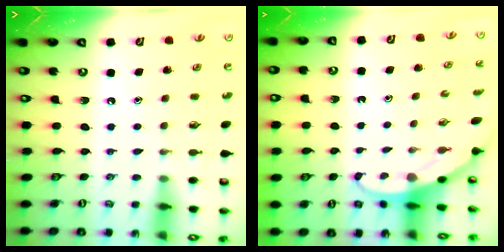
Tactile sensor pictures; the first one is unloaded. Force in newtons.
{"total": 3.2, "press": 3.2, "slide": 0.1}